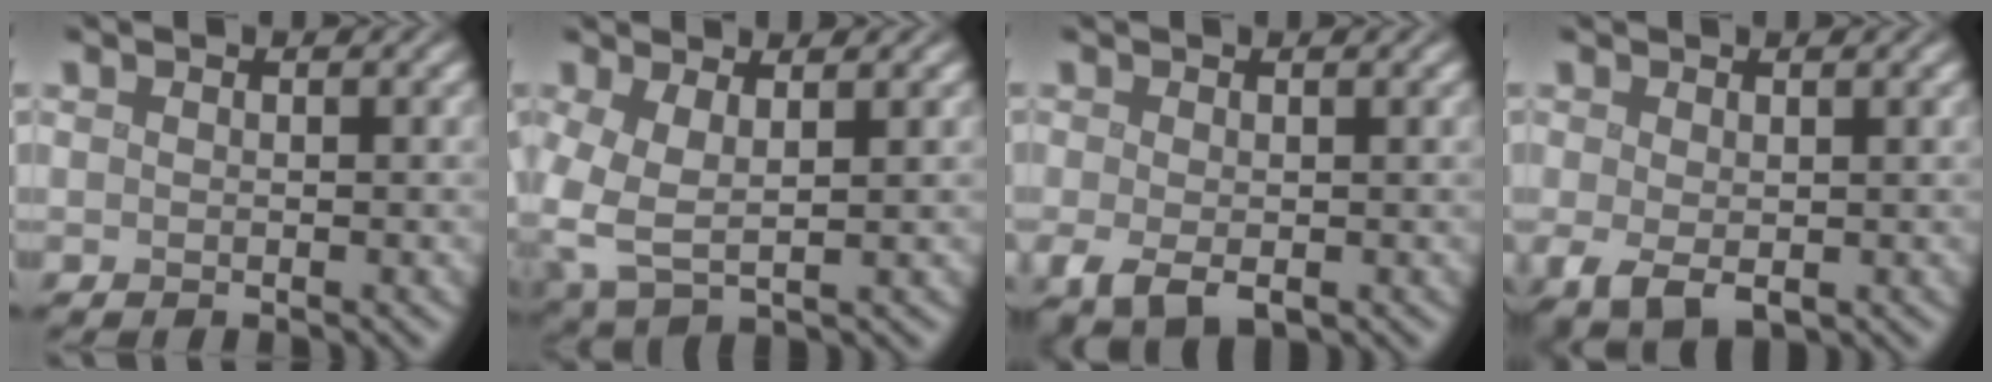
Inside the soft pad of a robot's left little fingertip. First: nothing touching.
{"total": 3.5, "force": [-0.2, 1.6, 3.1], "torque": [-0.086, -0.002, 0.003]}
{"total": 1.9, "force": [-0.7, 0.7, 1.7], "torque": [-0.038, -0.004, -0.007]}
{"total": 2.0, "force": [-0.3, 0.9, 1.8], "torque": [-0.040, -0.003, -0.001]}